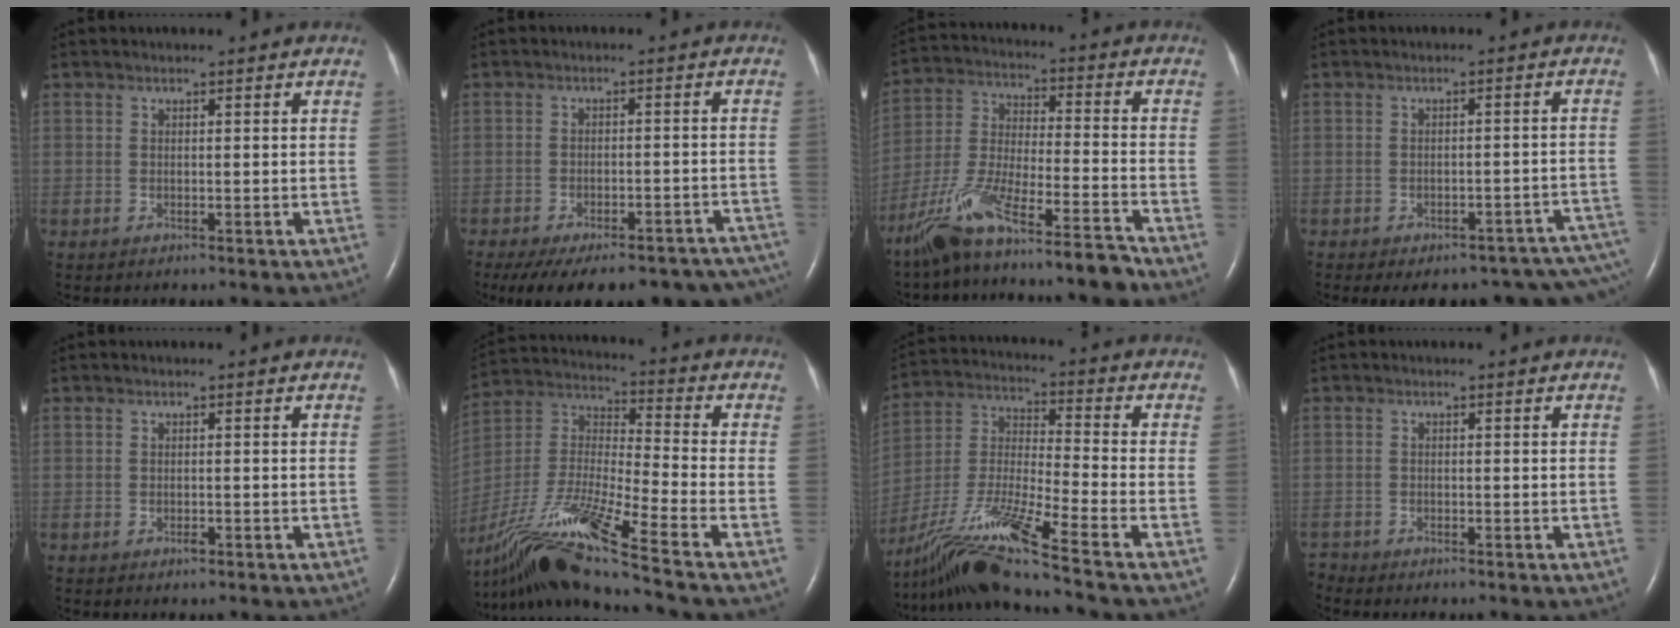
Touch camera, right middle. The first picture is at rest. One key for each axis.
{"total": 24.6, "fx": -20.2, "fy": 9.1, "fz": 10.7, "tx": -0.143, "ty": -0.006, "tz": -0.244}
{"total": 14.7, "fx": -12.2, "fy": 0.9, "fz": 8.1, "tx": -0.167, "ty": -0.008, "tz": -0.219}
{"total": 16.9, "fx": -13.8, "fy": 6.2, "fz": 7.6, "tx": -0.057, "ty": 0.034, "tz": -0.146}
{"total": 0.6, "fx": -0.4, "fy": 0.2, "fz": 0.4, "tx": -0.010, "ty": -0.001, "tz": -0.004}
{"total": 21.0, "fx": -15.1, "fy": -0.6, "fz": 14.5, "tx": -0.325, "ty": -0.034, "tz": -0.284}
{"total": 18.0, "fx": -13.6, "fy": -1.4, "fz": 11.8, "tx": -0.272, "ty": -0.031, "tz": -0.258}
{"total": 1.1, "fx": -1.0, "fy": 0.0, "fz": -0.2, "tx": 0.004, "ty": -0.006, "tz": -0.020}